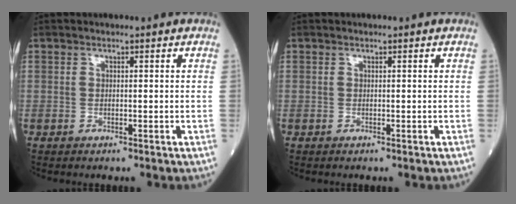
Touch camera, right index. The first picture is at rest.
{"total": 0.0}